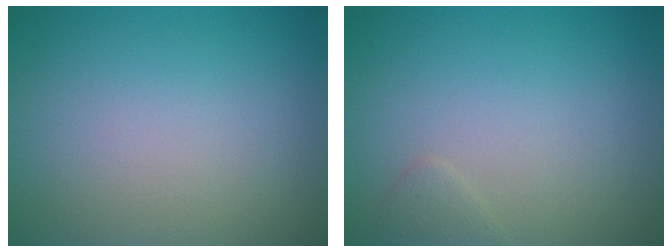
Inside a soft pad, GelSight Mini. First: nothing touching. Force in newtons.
{"total": 0.9, "press": 0.9, "slide": 0.0}